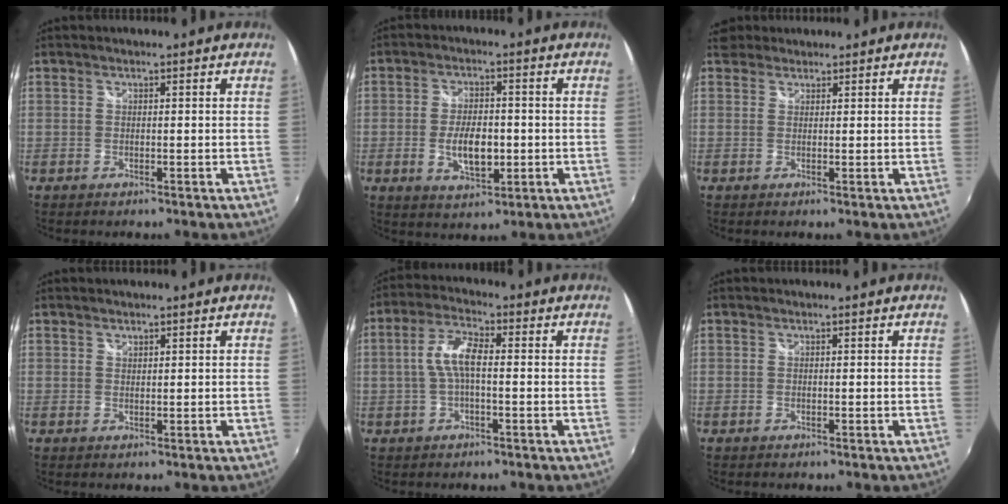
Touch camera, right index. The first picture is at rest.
{"total": 7.6, "force": [-1.4, 3.7, 6.5], "torque": [-0.125, -0.006, -0.019]}
{"total": 2.3, "force": [1.5, 1.6, 0.2], "torque": [0.002, 0.012, 0.022]}
{"total": 0.7, "force": [0.7, 0.3, 0.1], "torque": [0.001, 0.000, 0.013]}
{"total": 6.1, "force": [-0.3, 1.9, 5.8], "torque": [-0.118, 0.013, -0.005]}
{"total": 0.0}